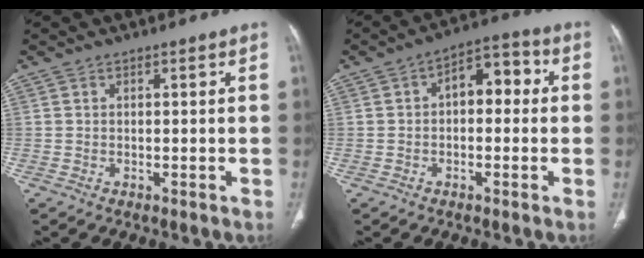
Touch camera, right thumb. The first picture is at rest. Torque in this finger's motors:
{"motor_torque": [1.56, 3.15, 0.56, -0.47, 0.01]}